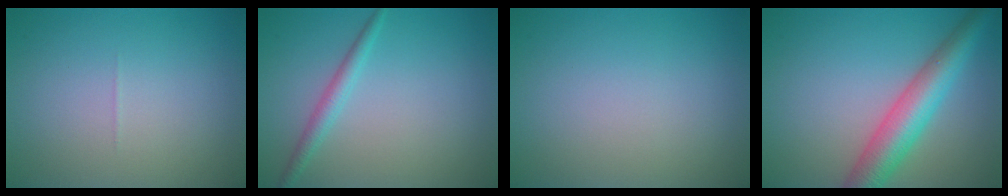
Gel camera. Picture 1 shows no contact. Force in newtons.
{"total": 1.8, "press": 1.8, "slide": 0.0}
{"total": 0.0}
{"total": 6.2, "press": 6.2, "slide": 0.1}